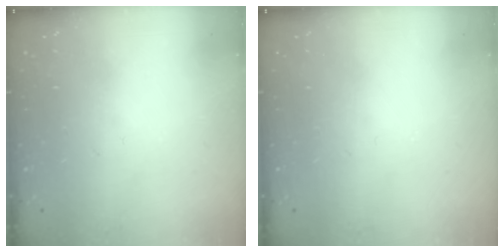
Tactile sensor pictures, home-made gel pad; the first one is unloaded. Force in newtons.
{"total": 0.0}